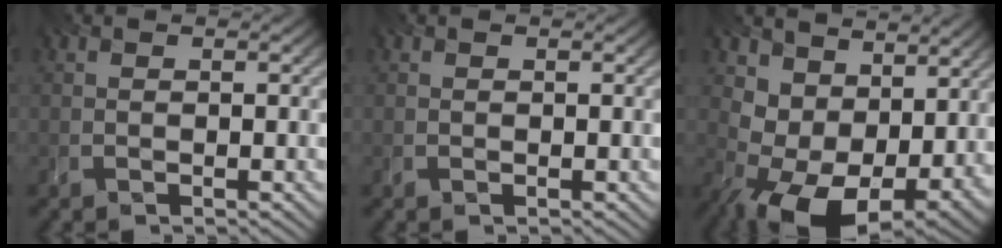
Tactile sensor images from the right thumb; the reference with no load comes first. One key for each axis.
{"total": 0.0}
{"total": 9.5, "fx": 3.4, "fy": 6.4, "fz": 6.0, "tx": -0.110, "ty": -0.022, "tz": 0.070}